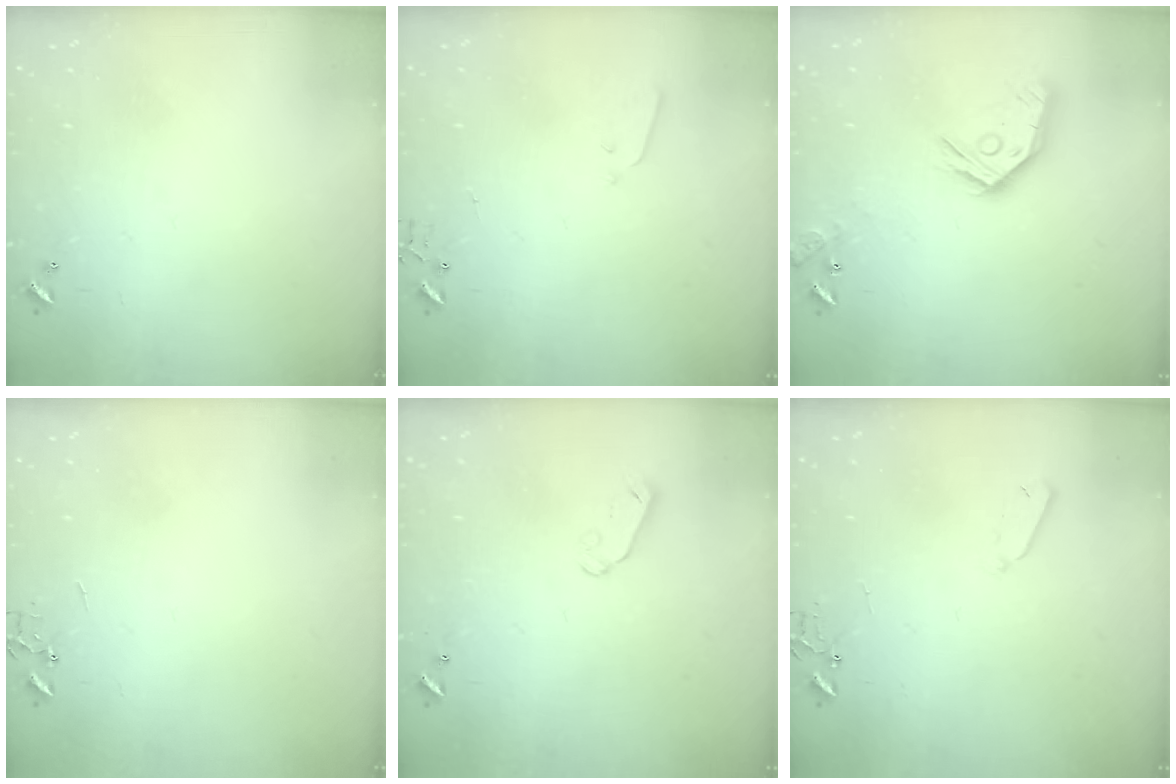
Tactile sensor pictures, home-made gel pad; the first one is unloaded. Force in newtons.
{"total": 2.1, "press": 2.1, "slide": 0.3}
{"total": 14.1, "press": 14.1, "slide": 1.1}
{"total": 0.0}
{"total": 4.1, "press": 4.0, "slide": 0.4}
{"total": 4.1, "press": 4.0, "slide": 0.8}